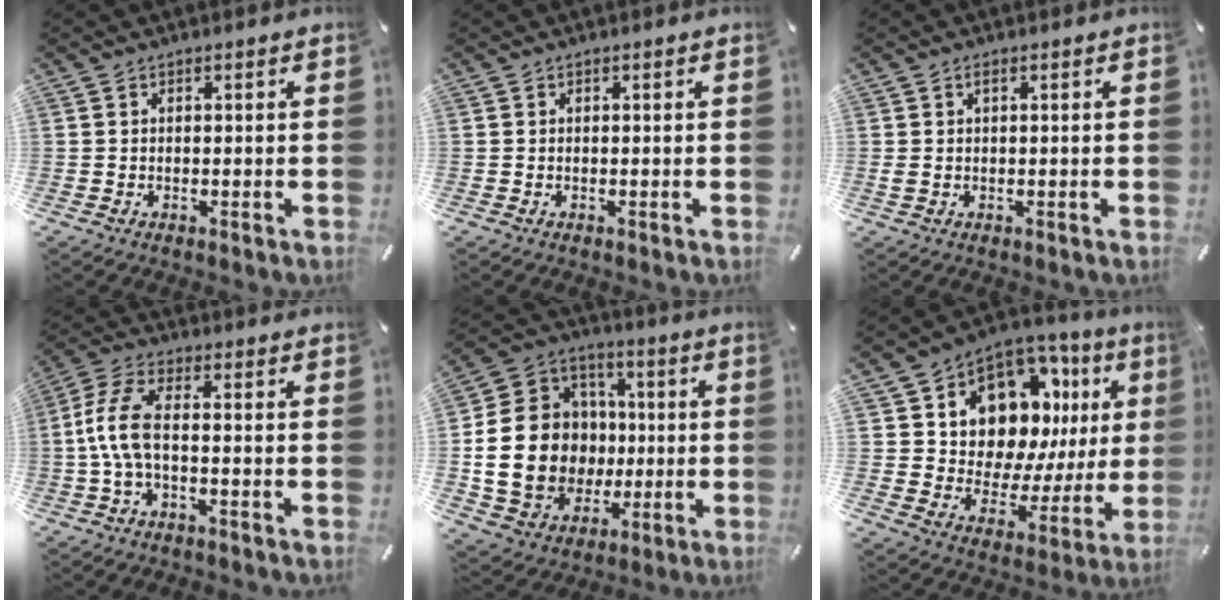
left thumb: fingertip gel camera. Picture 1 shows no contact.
{"total": 0.0}
{"total": 1.5, "force": [0.3, 0.5, 1.4], "torque": [-0.028, 0.003, 0.004]}
{"total": 8.5, "force": [-1.3, 3.3, 7.7], "torque": [-0.163, -0.003, -0.024]}
{"total": 21.2, "force": [-1.9, 18.4, 10.5], "torque": [-0.219, 0.008, -0.013]}
{"total": 14.0, "force": [7.9, 9.2, 7.1], "torque": [-0.110, -0.078, 0.140]}